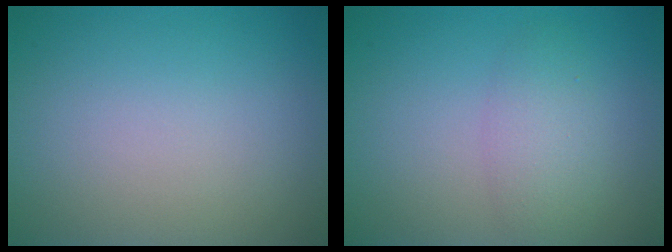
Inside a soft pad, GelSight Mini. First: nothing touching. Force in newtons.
{"total": 2.7, "press": 2.7, "slide": 0.2}